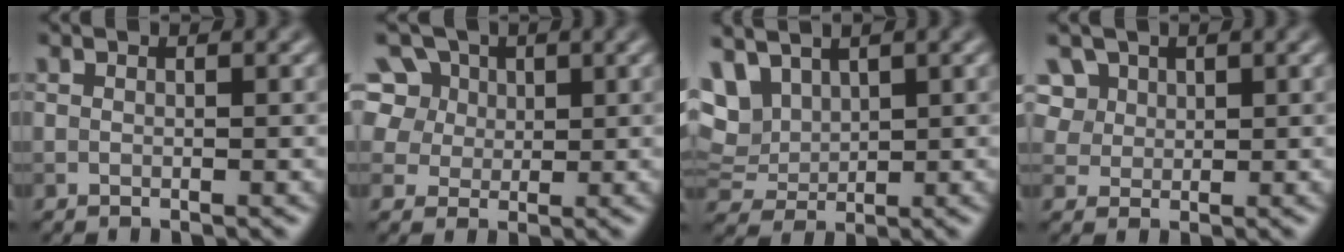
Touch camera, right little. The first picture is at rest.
{"total": 11.7, "force": [5.9, 8.7, 5.2], "torque": [-0.131, 0.033, 0.091]}
{"total": 5.0, "force": [2.8, 3.2, 2.7], "torque": [-0.070, 0.013, 0.061]}
{"total": 6.1, "force": [3.3, 4.4, 2.6], "torque": [-0.066, 0.008, 0.054]}